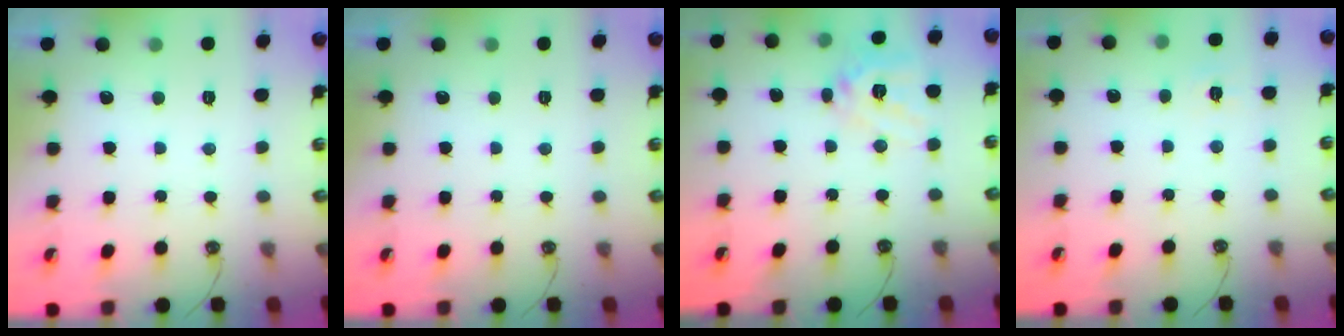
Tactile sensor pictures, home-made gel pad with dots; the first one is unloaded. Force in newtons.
{"total": 0.0}
{"total": 13.0, "press": 12.9, "slide": 1.7}
{"total": 4.0, "press": 4.0, "slide": 0.5}